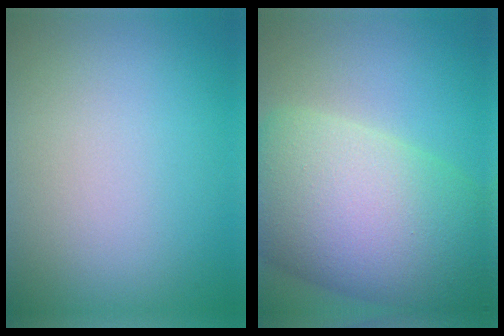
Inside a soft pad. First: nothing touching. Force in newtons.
{"total": 13.5, "press": 13.4, "slide": 0.7}